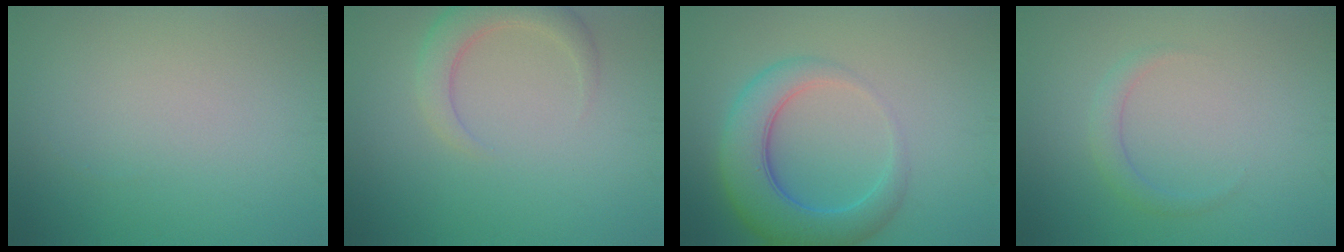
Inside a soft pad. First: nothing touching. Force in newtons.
{"total": 3.4, "press": 3.4, "slide": 0.3}
{"total": 6.6, "press": 6.5, "slide": 0.4}
{"total": 1.5, "press": 1.5, "slide": 0.1}